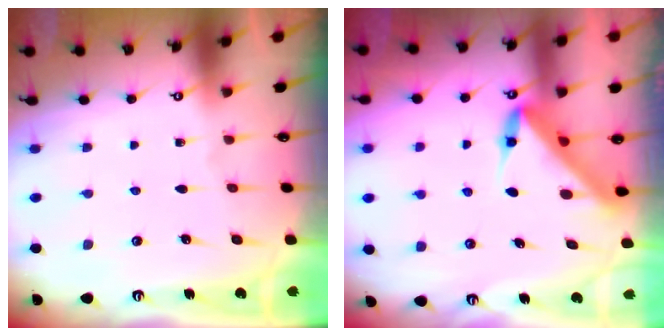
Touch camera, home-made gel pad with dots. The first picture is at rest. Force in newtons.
{"total": 4.6, "press": 4.6, "slide": 0.4}